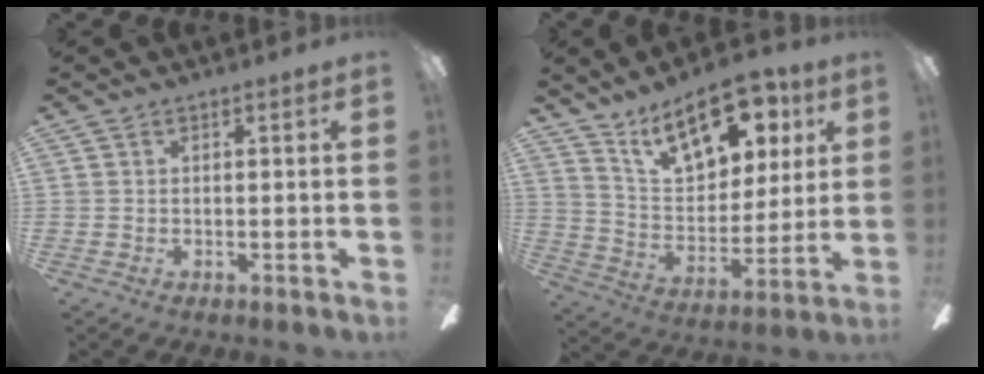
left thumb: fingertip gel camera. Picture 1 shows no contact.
{"total": 18.5, "force": [11.6, 9.5, 10.8], "torque": [-0.165, -0.056, 0.204]}